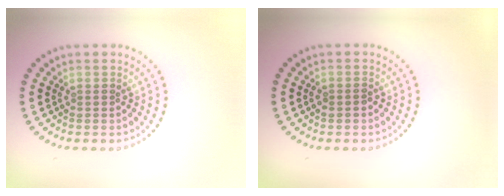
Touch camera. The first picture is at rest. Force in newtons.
{"total": 0.8, "press": 0.8, "slide": 0.2}